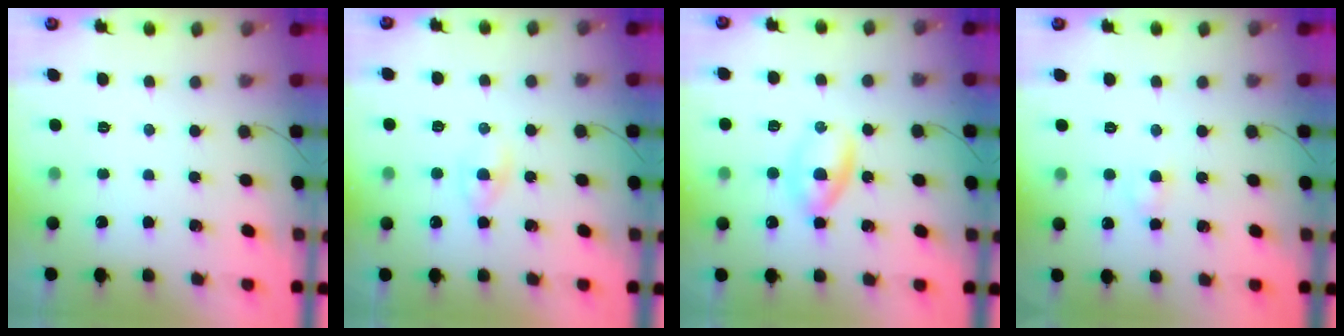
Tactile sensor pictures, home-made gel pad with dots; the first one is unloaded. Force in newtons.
{"total": 2.7, "press": 2.4, "slide": 1.1}
{"total": 3.7, "press": 3.5, "slide": 1.1}
{"total": 2.5, "press": 2.3, "slide": 1.0}